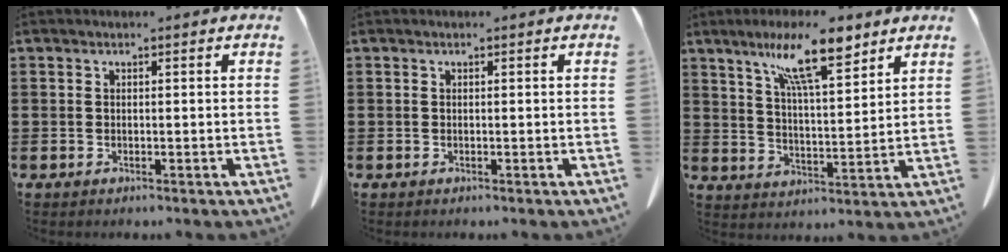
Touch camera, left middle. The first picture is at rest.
{"total": 0.0}
{"total": 10.8, "force": [7.6, 2.3, 7.2], "torque": [-0.132, -0.024, 0.129]}